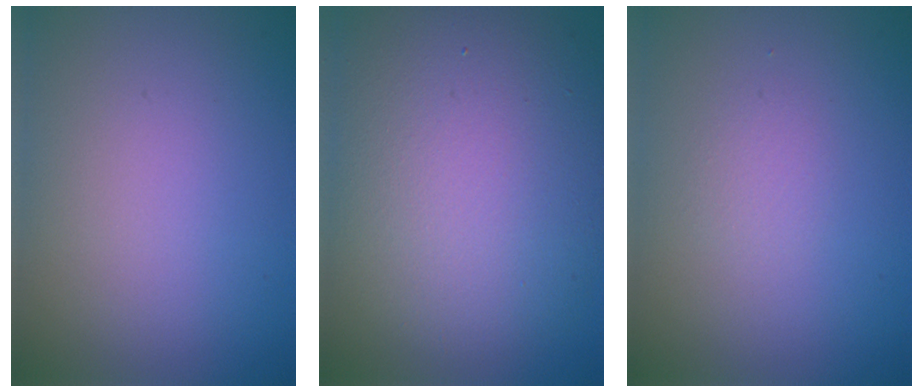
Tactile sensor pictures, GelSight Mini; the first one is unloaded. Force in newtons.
{"total": 12.5, "press": 12.5, "slide": 1.0}
{"total": 0.8, "press": 0.8, "slide": 0.0}